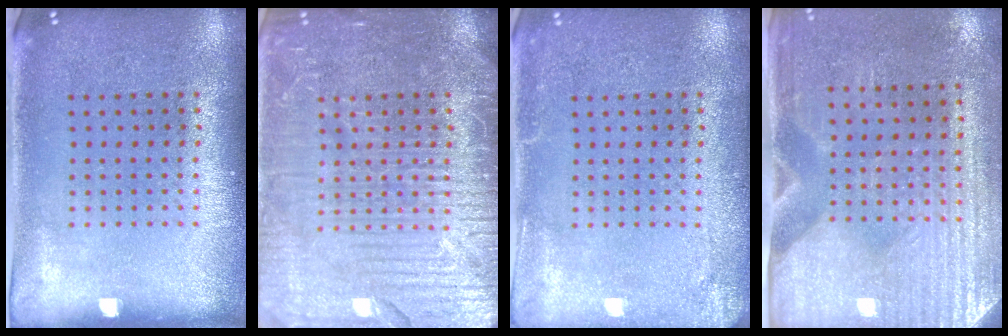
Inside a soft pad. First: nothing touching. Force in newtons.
{"total": 7.2, "press": 7.2, "slide": 0.9}
{"total": 2.1, "press": 2.1, "slide": 0.2}
{"total": 3.1, "press": 2.7, "slide": 1.5}